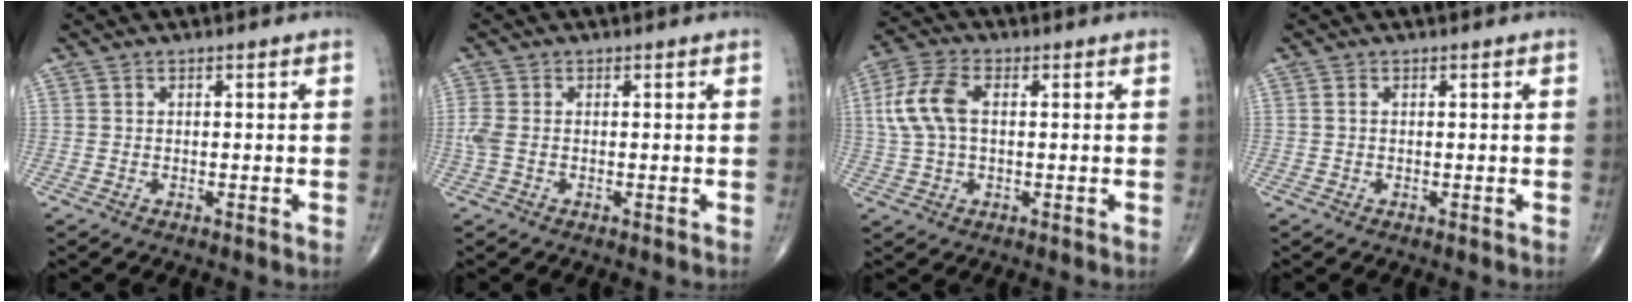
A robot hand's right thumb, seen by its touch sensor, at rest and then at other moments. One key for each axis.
{"total": 2.8, "fx": -0.4, "fy": 1.6, "fz": 2.2, "tx": -0.074, "ty": 0.000, "tz": -0.009}
{"total": 9.4, "fx": 1.3, "fy": 5.3, "fz": 7.6, "tx": -0.173, "ty": 0.018, "tz": 0.024}
{"total": 0.6, "fx": 0.1, "fy": 0.4, "fz": 0.5, "tx": -0.012, "ty": 0.002, "tz": 0.002}